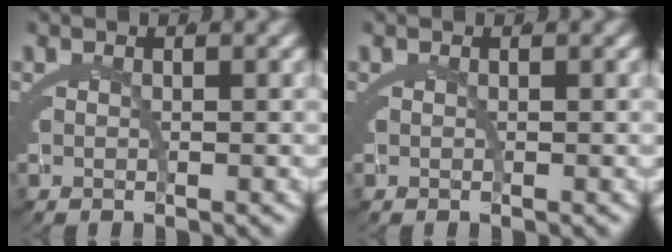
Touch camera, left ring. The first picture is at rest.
{"total": 0.0}